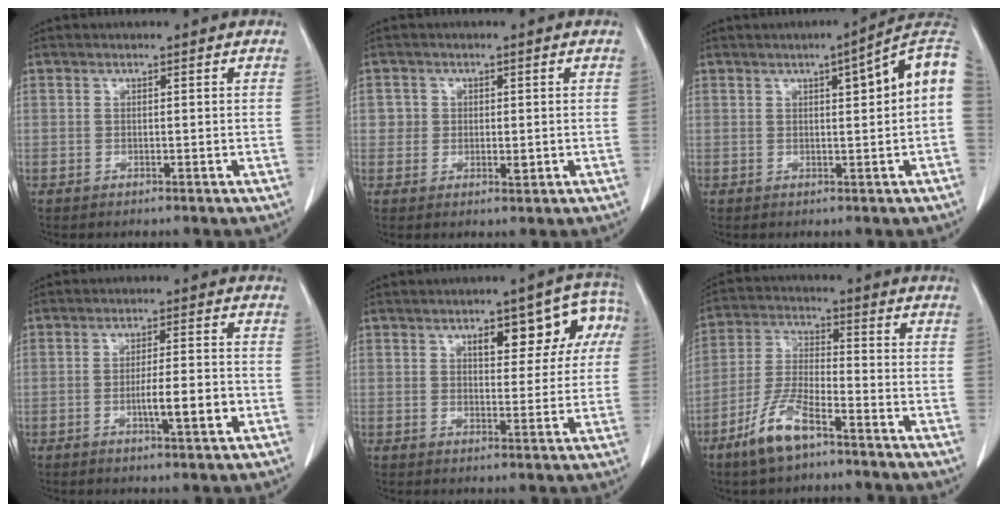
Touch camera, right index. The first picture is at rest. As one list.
[{"total": 2.7, "force": [0.3, 2.5, 1.0], "torque": [-0.003, 0.003, 0.006]}, {"total": 9.0, "force": [1.8, 0.3, 8.8], "torque": [-0.115, 0.022, 0.017]}, {"total": 6.1, "force": [-1.8, 0.6, 5.8], "torque": [-0.093, -0.001, -0.025]}, {"total": 10.0, "force": [3.5, 4.1, 8.4], "torque": [-0.096, 0.032, 0.044]}, {"total": 8.8, "force": [-5.7, 2.2, 6.4], "torque": [-0.141, -0.008, -0.110]}]